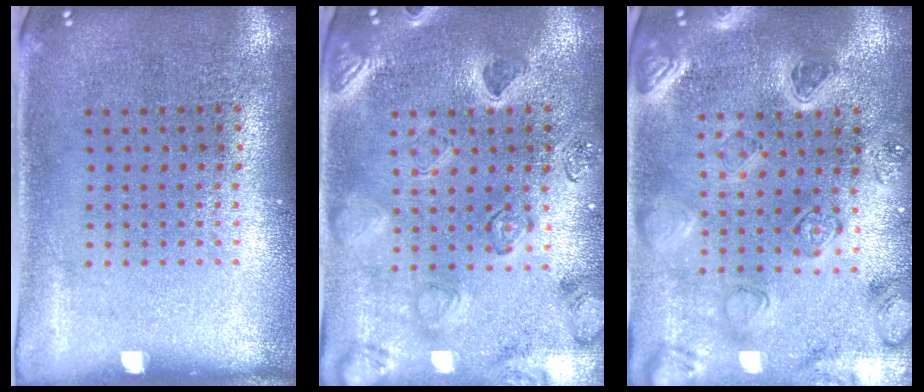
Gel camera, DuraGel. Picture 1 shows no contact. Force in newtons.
{"total": 2.5, "press": 2.5, "slide": 0.5}
{"total": 2.2, "press": 2.2, "slide": 0.2}